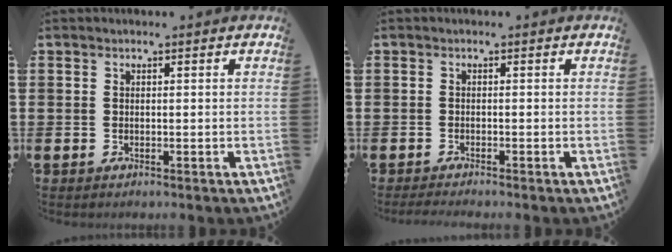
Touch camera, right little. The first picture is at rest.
{"total": 0.8, "force": [-0.7, 0.0, 0.4], "torque": [-0.007, -0.002, -0.014]}